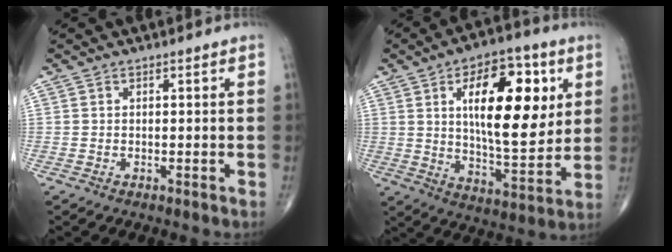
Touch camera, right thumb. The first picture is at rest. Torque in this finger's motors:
{"motor_torque": [-1.45, 3.06, 2.04, 0.74, 0.49]}